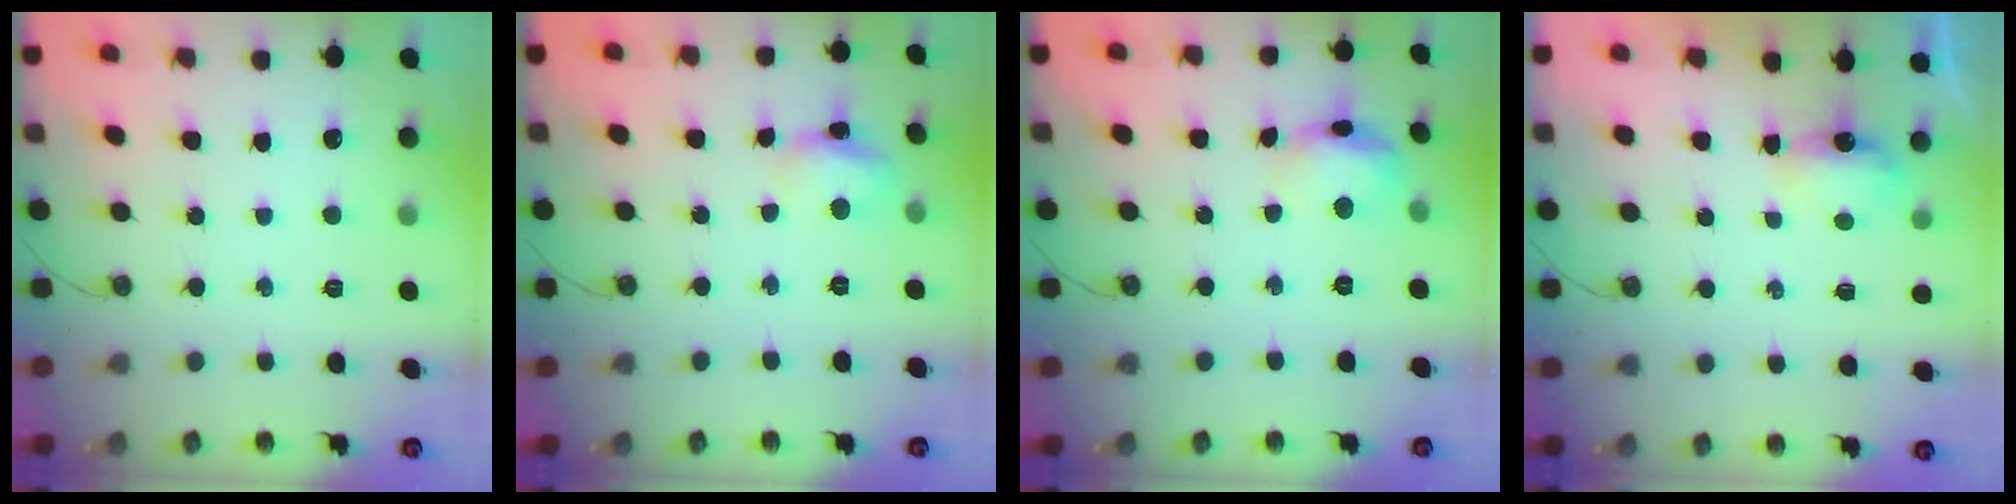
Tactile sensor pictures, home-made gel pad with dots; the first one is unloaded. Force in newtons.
{"total": 8.7, "press": 8.6, "slide": 0.5}
{"total": 14.0, "press": 9.7, "slide": 10.0}
{"total": 3.7, "press": 3.7, "slide": 0.4}